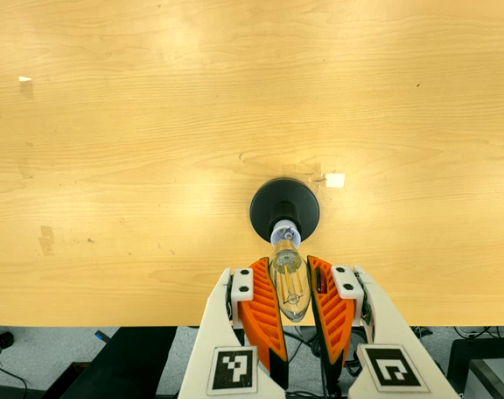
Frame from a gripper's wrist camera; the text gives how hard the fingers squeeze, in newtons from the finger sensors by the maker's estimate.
{"total": 20.4, "left": 24.8, "right": 16.0}